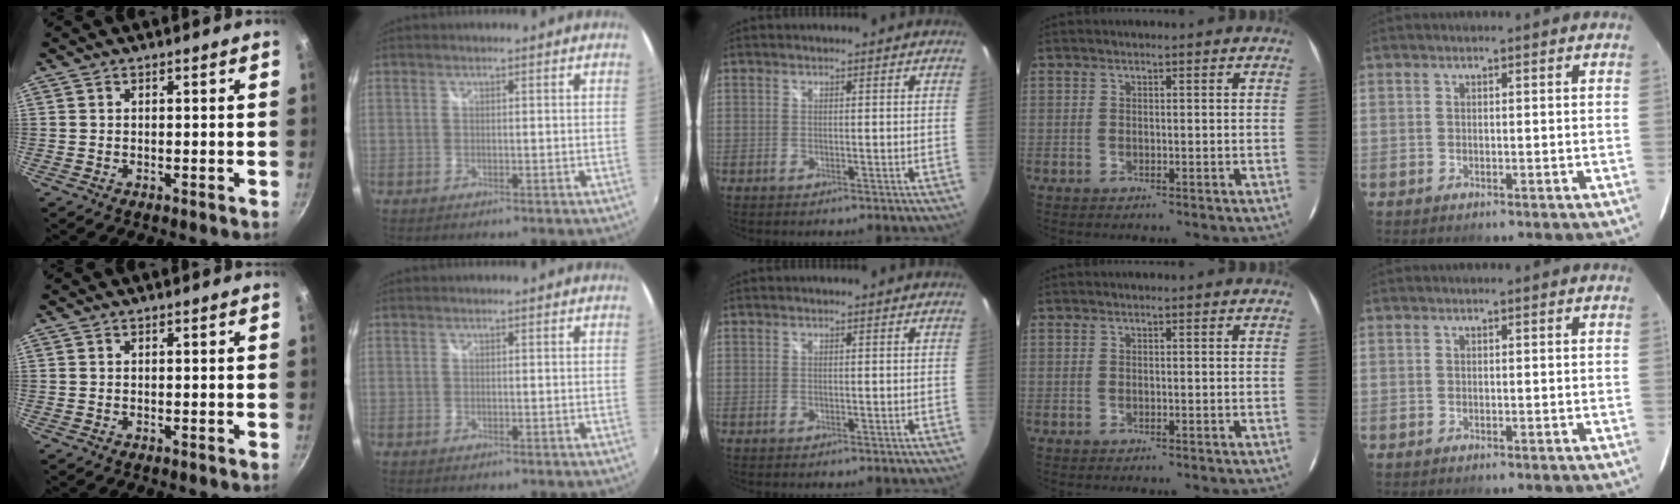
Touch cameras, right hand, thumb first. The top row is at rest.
{}